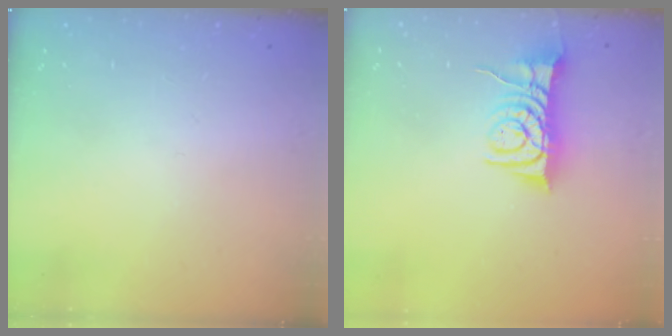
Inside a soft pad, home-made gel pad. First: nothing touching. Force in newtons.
{"total": 9.1, "press": 9.1, "slide": 0.5}